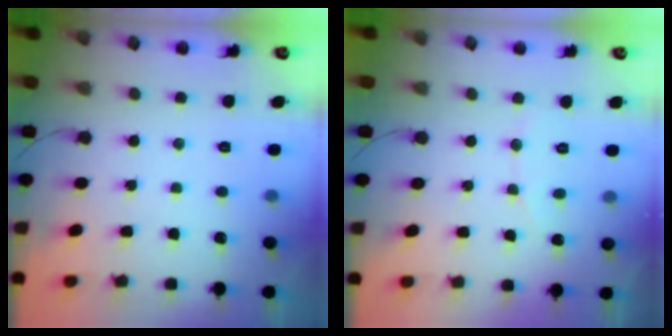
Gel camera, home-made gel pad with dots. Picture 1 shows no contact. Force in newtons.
{"total": 3.7, "press": 3.7, "slide": 0.3}